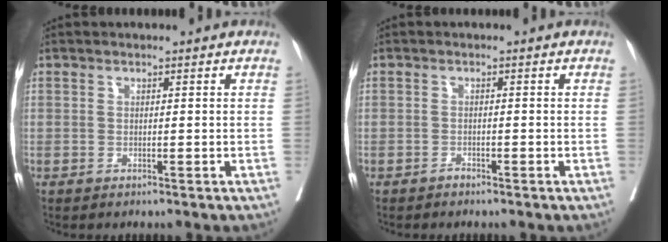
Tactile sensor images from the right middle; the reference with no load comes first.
{"total": 0.6, "force": [-0.6, 0.1, 0.1], "torque": [-0.003, 0.000, -0.012]}